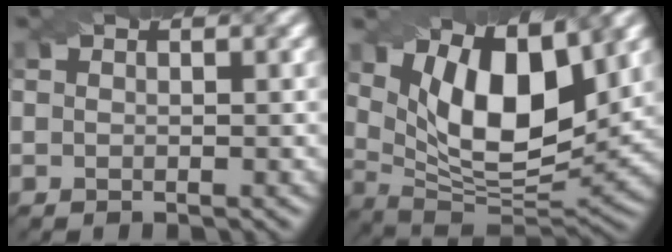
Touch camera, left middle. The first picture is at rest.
{"total": 11.4, "force": [4.2, 5.0, 9.3], "torque": [-0.144, -0.002, 0.068]}